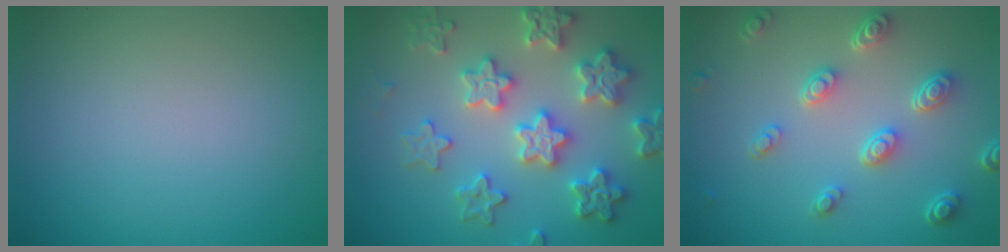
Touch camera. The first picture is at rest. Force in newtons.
{"total": 6.1, "press": 6.0, "slide": 1.3}
{"total": 4.5, "press": 3.4, "slide": 3.0}